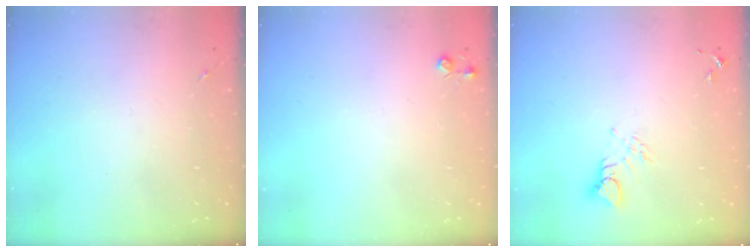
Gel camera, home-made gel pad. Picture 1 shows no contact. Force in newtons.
{"total": 3.7, "press": 3.7, "slide": 0.5}
{"total": 4.6, "press": 4.6, "slide": 0.2}